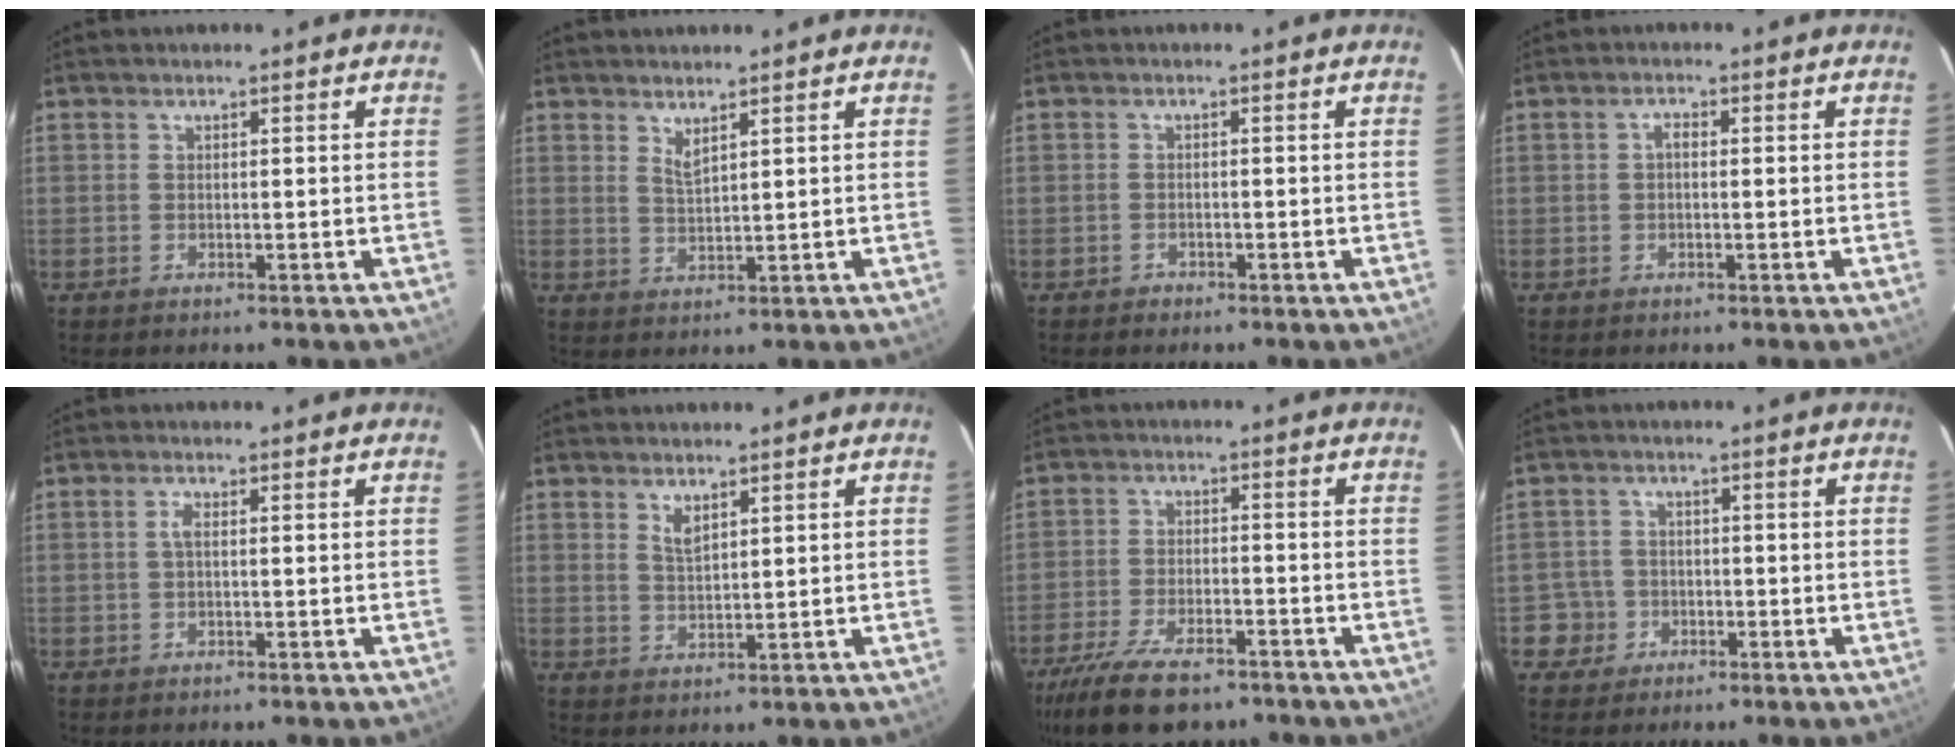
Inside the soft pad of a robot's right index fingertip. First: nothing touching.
{"total": 2.3, "force": [1.8, 0.3, 1.3], "torque": [-0.026, -0.002, 0.031]}
{"total": 1.4, "force": [-1.1, 0.8, -0.1], "torque": [-0.005, 0.005, -0.019]}
{"total": 1.3, "force": [-0.1, 0.8, 1.1], "torque": [-0.020, 0.008, -0.005]}
{"total": 1.4, "force": [0.0, 0.3, 1.4], "torque": [-0.029, 0.005, -0.003]}
{"total": 2.6, "force": [1.7, 0.9, 1.7], "torque": [-0.031, -0.002, 0.030]}
{"total": 14.8, "force": [-11.1, 5.6, 7.9], "torque": [-0.181, -0.028, -0.191]}
{"total": 4.3, "force": [-1.7, 4.0, -0.3], "torque": [0.006, 0.023, -0.030]}